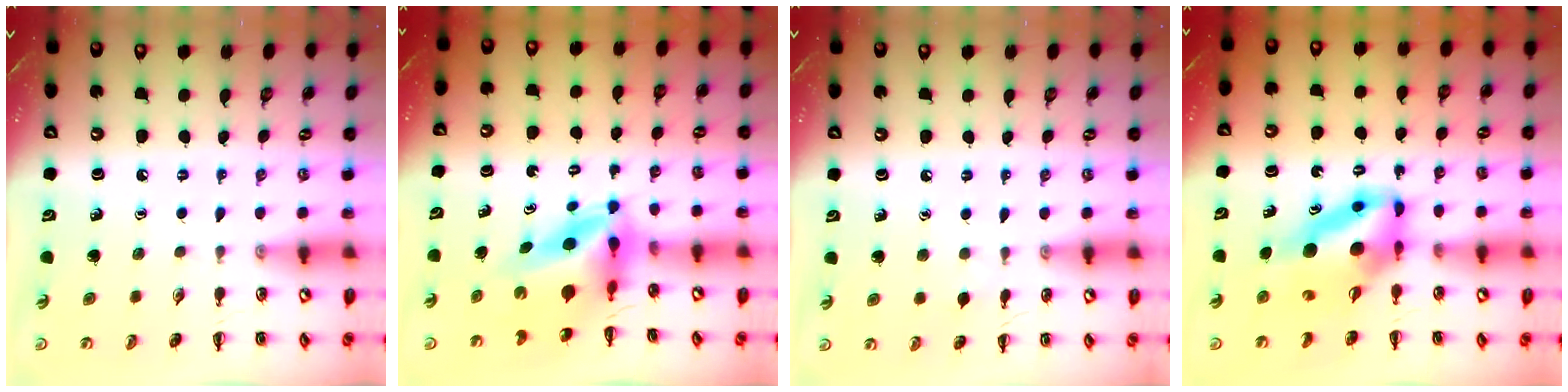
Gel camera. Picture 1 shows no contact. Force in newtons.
{"total": 6.2, "press": 5.9, "slide": 2.1}
{"total": 3.7, "press": 3.5, "slide": 1.3}
{"total": 9.1, "press": 8.7, "slide": 2.6}